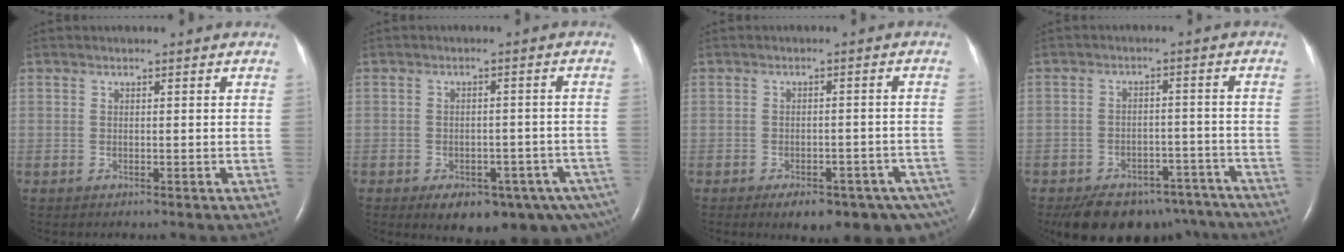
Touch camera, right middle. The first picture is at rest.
{"total": 13.0, "force": [-8.4, 5.4, 8.2], "torque": [-0.073, 0.007, -0.104]}
{"total": 13.5, "force": [-9.1, 5.5, 8.2], "torque": [-0.082, 0.002, -0.109]}
{"total": 16.0, "force": [-12.9, 7.8, 5.7], "torque": [-0.091, 0.006, -0.161]}